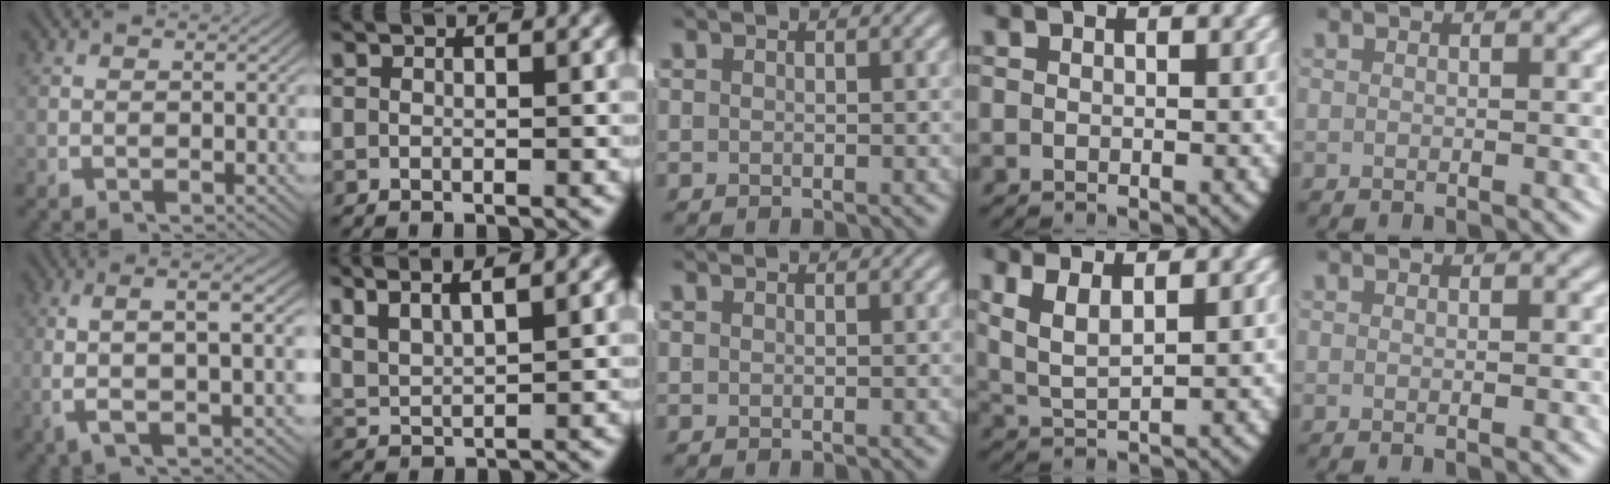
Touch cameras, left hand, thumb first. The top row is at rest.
{"thumb": {"total": 7.4, "force": [1.2, 2.4, 6.9], "torque": [-0.126, 0.012, 0.019]}, "index": {"total": 5.8, "force": [3.2, 3.4, 3.3], "torque": [-0.077, 0.006, 0.052]}, "middle": {"total": 0.6, "force": [0.4, -0.4, -0.1], "torque": [0.010, 0.000, 0.007]}, "ring": {"total": 6.0, "force": [2.0, 4.0, 4.0], "torque": [-0.111, -0.008, 0.036]}}